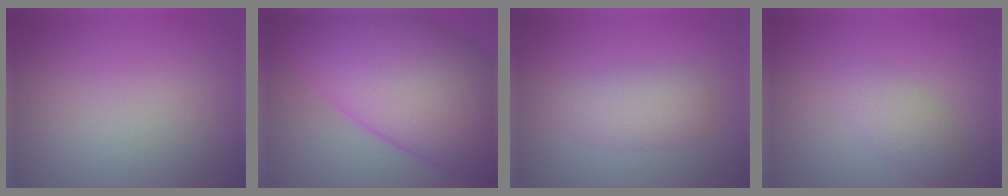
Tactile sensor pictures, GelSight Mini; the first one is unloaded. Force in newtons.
{"total": 15.1, "press": 15.1, "slide": 0.4}
{"total": 3.0, "press": 3.0, "slide": 0.1}
{"total": 2.1, "press": 2.1, "slide": 0.1}